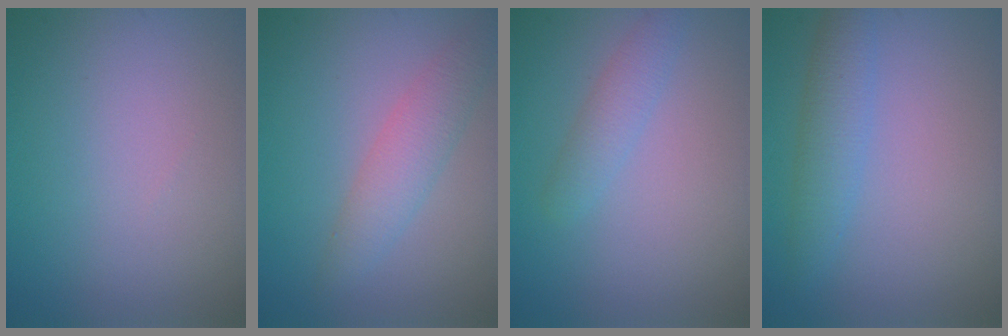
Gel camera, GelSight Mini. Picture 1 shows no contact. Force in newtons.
{"total": 2.9, "press": 2.9, "slide": 0.1}
{"total": 1.8, "press": 1.8, "slide": 0.1}
{"total": 2.6, "press": 2.6, "slide": 0.0}